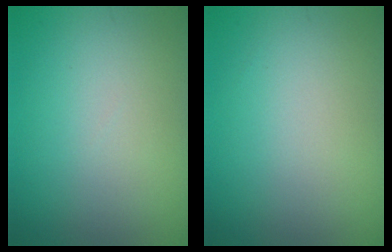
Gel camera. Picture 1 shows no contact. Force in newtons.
{"total": 0.0}